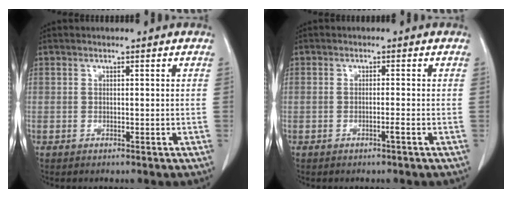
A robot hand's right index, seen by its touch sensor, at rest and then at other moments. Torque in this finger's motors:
{"motor_torque": [0.19, 0.00, 0.06, 0.03]}